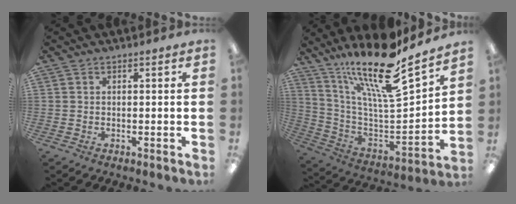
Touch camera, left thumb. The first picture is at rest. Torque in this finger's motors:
{"motor_torque": [1.37, 0.03, 1.29, -1.53, 0.26]}